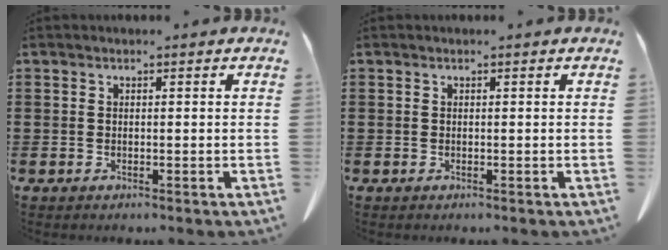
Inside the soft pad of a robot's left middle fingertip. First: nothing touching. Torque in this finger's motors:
{"motor_torque": [0.00, 0.00, 0.00, 0.00]}